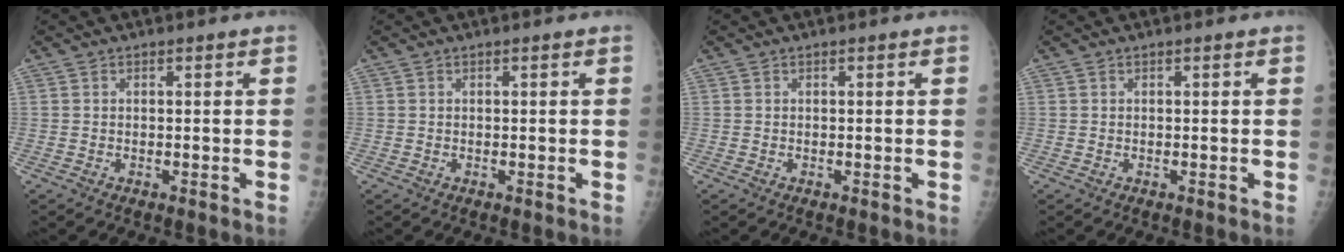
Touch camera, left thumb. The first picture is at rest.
{"total": 0.0}
{"total": 0.0}
{"total": 0.0}